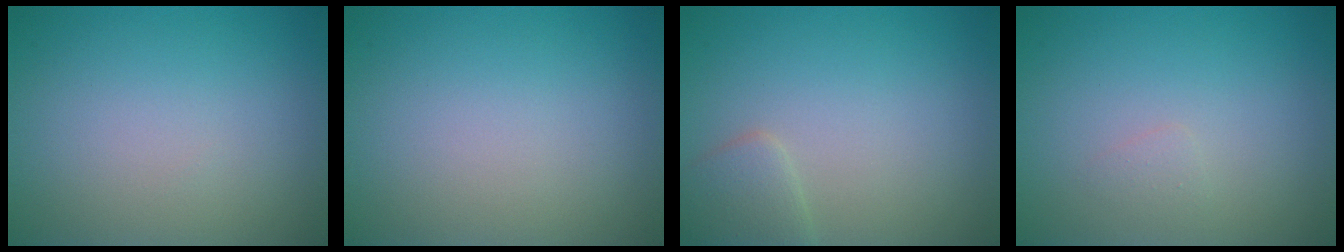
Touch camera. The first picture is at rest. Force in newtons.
{"total": 0.0}
{"total": 2.0, "press": 2.0, "slide": 0.0}
{"total": 0.7, "press": 0.7, "slide": 0.0}